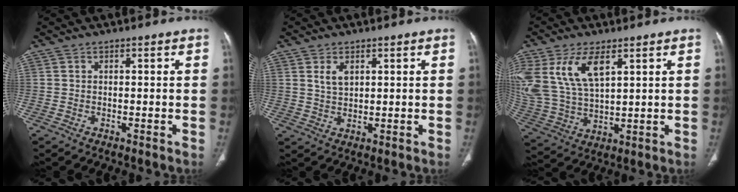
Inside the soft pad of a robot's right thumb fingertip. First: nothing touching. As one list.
[{"total": 3.4, "force": [1.6, 2.0, 2.3], "torque": [-0.039, -0.009, 0.036]}, {"total": 15.6, "force": [6.8, 7.9, 11.6], "torque": [-0.243, -0.017, 0.145]}]